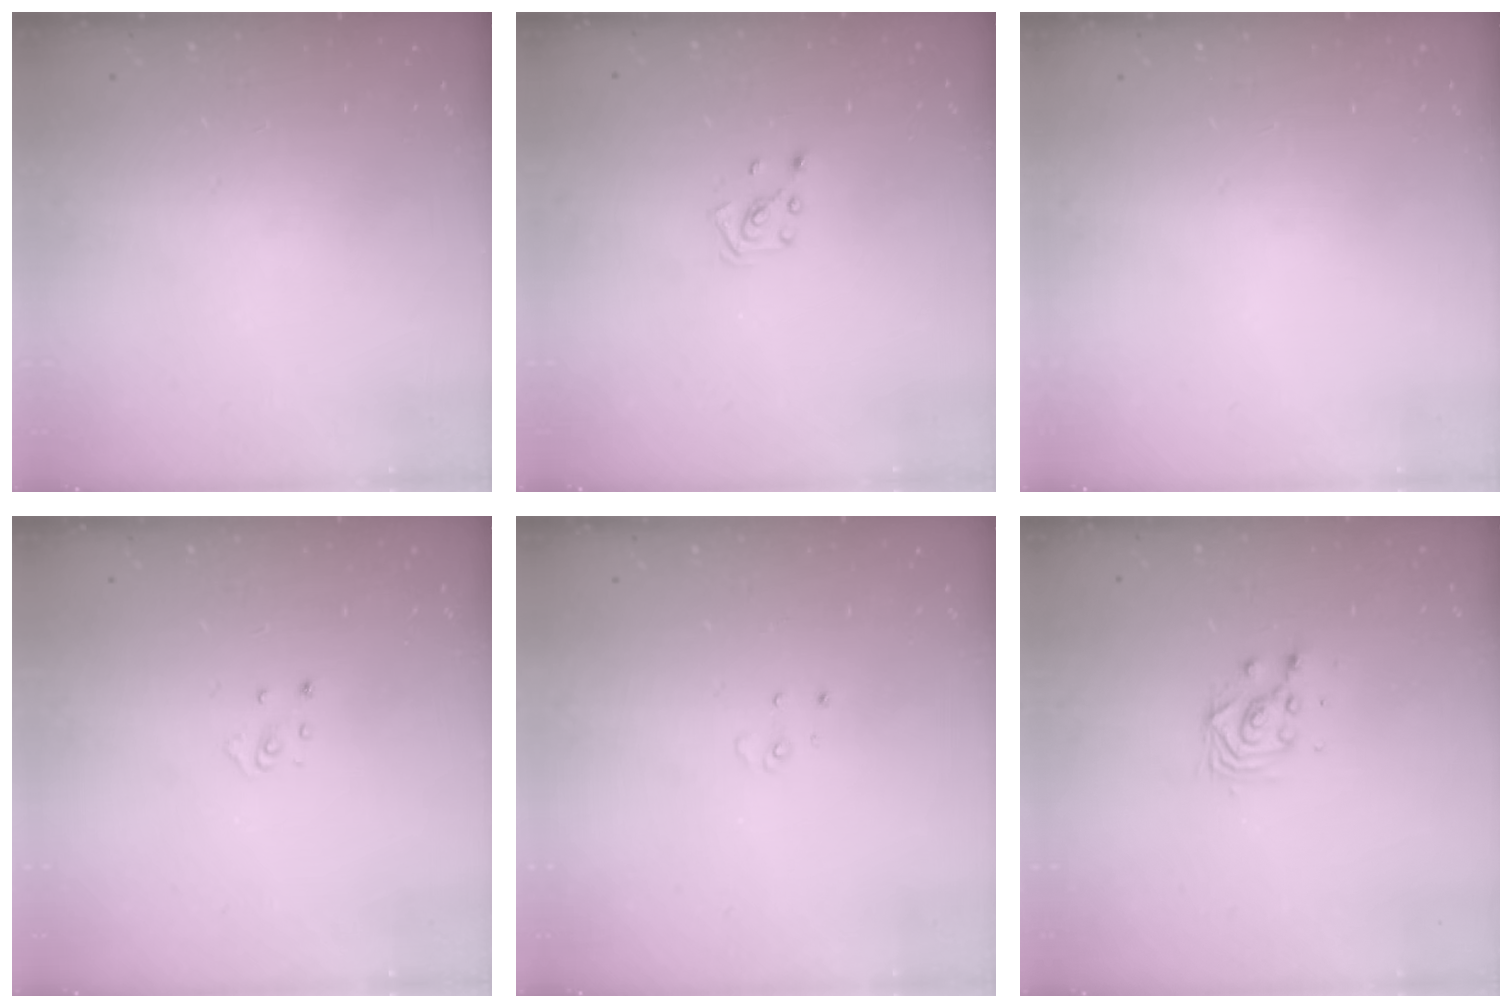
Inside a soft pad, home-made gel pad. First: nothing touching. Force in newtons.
{"total": 2.1, "press": 2.0, "slide": 0.3}
{"total": 0.0}
{"total": 2.8, "press": 2.8, "slide": 0.3}
{"total": 2.7, "press": 2.7, "slide": 0.2}
{"total": 4.8, "press": 4.8, "slide": 0.3}